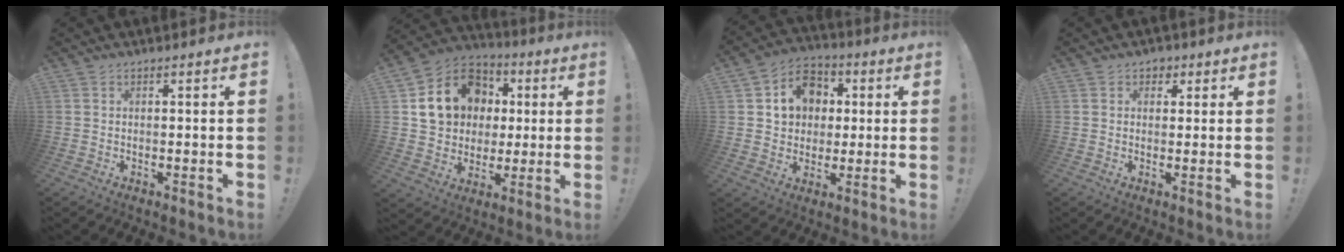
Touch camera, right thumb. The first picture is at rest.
{"total": 17.6, "force": [4.6, 14.8, 8.3], "torque": [-0.115, -0.002, 0.110]}
{"total": 11.6, "force": [2.7, 10.3, 4.7], "torque": [-0.060, -0.001, 0.057]}
{"total": 2.9, "force": [1.0, 2.5, 1.0], "torque": [-0.003, -0.002, 0.015]}